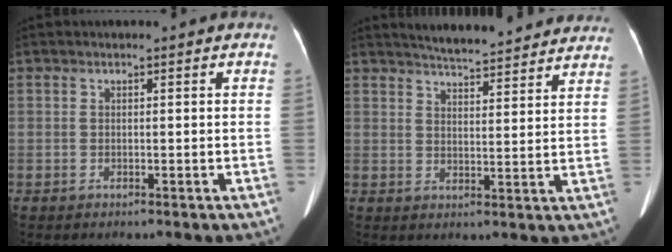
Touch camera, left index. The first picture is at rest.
{"total": 15.9, "force": [14.7, 2.2, 5.4], "torque": [-0.070, 0.009, 0.182]}